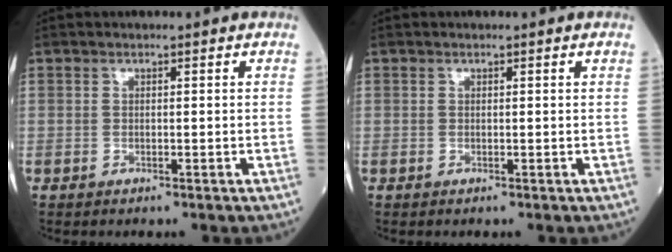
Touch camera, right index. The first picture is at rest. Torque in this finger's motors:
{"motor_torque": [0.17, 0.00, 0.10, 0.01]}